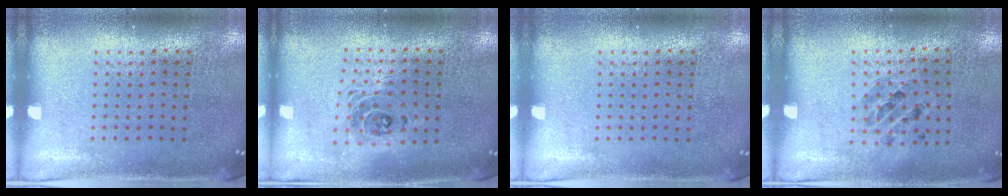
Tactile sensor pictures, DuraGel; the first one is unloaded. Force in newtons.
{"total": 1.5, "press": 1.3, "slide": 0.9}
{"total": 0.0}
{"total": 0.8, "press": 0.8, "slide": 0.1}